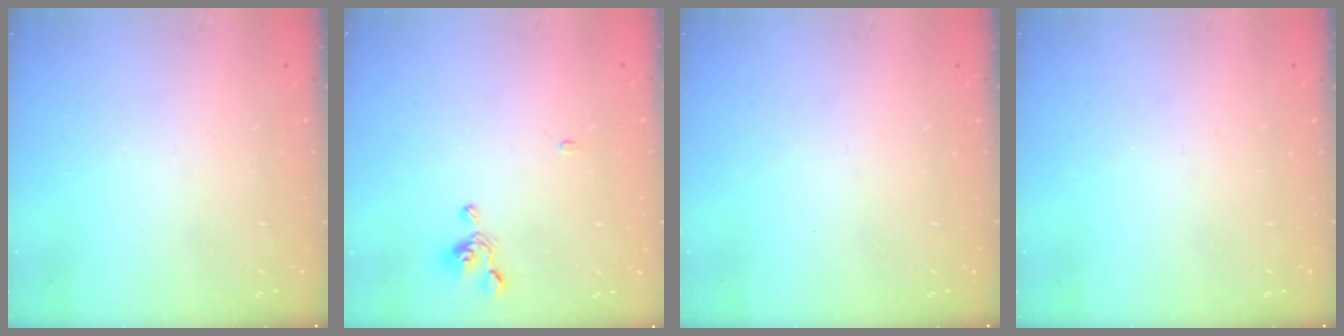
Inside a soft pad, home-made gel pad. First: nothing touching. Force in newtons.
{"total": 2.9, "press": 2.8, "slide": 0.5}
{"total": 0.0}
{"total": 0.0}